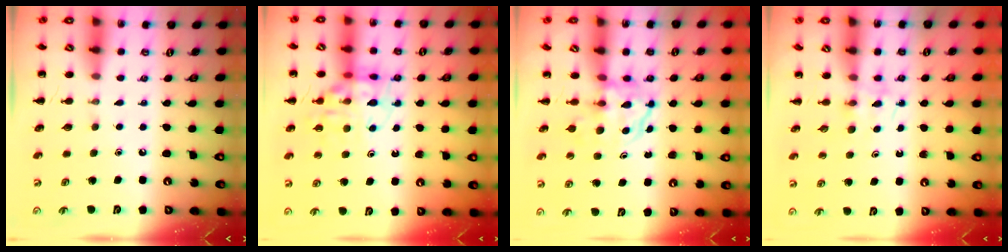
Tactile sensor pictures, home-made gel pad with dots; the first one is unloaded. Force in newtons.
{"total": 13.6, "press": 13.4, "slide": 2.4}
{"total": 3.9, "press": 3.9, "slide": 0.5}
{"total": 3.2, "press": 2.8, "slide": 1.5}